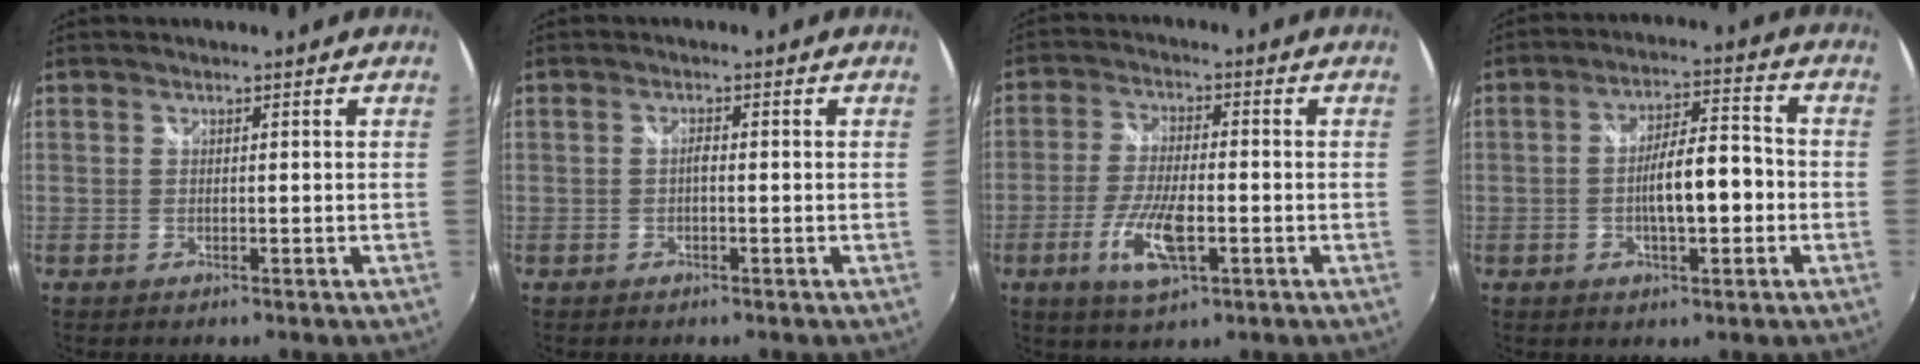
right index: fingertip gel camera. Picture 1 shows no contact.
{"total": 1.0, "force": [-0.3, 0.4, 0.8], "torque": [-0.017, 0.004, -0.007]}
{"total": 9.6, "force": [-3.5, 3.1, 8.4], "torque": [-0.174, -0.011, -0.067]}
{"total": 9.2, "force": [-2.0, 2.5, 8.6], "torque": [-0.145, 0.010, -0.024]}